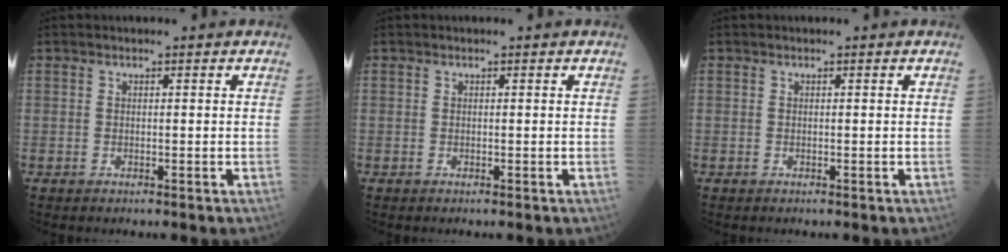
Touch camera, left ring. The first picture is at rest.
{"total": 0.0}
{"total": 0.0}